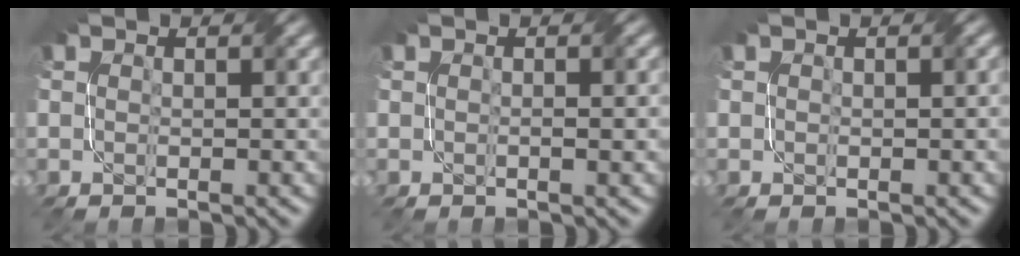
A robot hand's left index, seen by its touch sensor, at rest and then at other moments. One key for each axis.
{"total": 1.0, "fx": -0.1, "fy": 0.2, "fz": 1.0, "tx": -0.016, "ty": -0.002, "tz": -0.001}
{"total": 0.7, "fx": 0.3, "fy": 0.4, "fz": 0.4, "tx": -0.006, "ty": 0.001, "tz": 0.004}